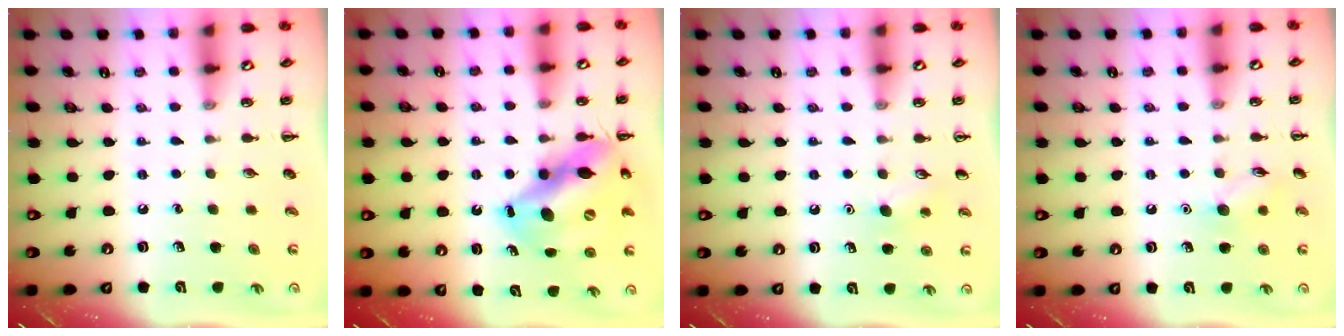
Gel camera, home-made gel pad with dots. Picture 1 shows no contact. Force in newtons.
{"total": 14.5, "press": 14.0, "slide": 4.0}
{"total": 7.4, "press": 7.1, "slide": 2.0}
{"total": 7.1, "press": 7.0, "slide": 0.9}